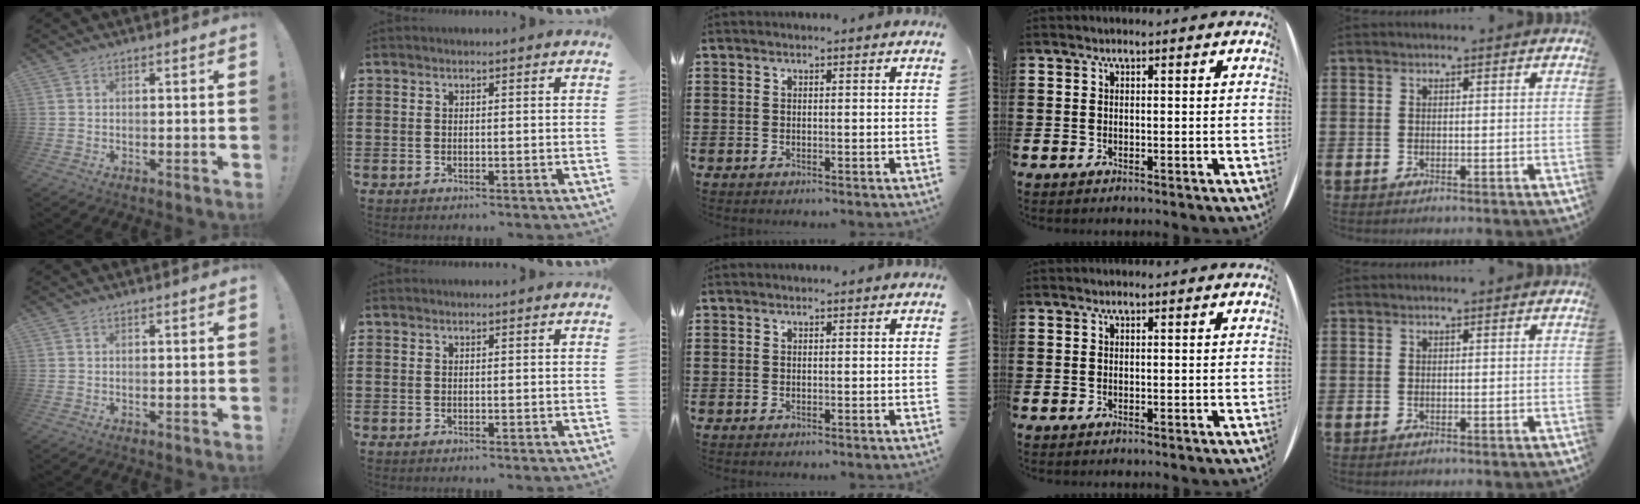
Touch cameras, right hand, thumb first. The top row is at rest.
{}